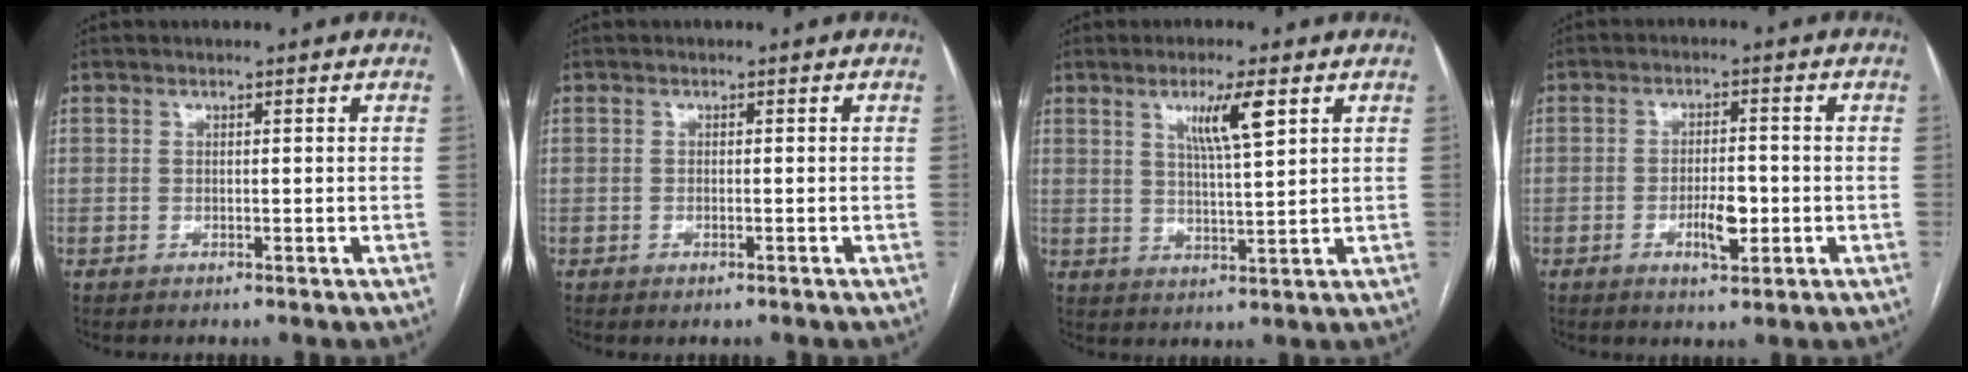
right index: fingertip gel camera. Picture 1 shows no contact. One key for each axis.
{"total": 0.8, "fx": -0.5, "fy": 0.1, "fz": 0.5, "tx": -0.010, "ty": -0.002, "tz": -0.006}
{"total": 6.4, "fx": 3.1, "fy": 0.2, "fz": 5.6, "tx": -0.098, "ty": -0.002, "tz": 0.054}
{"total": 4.8, "fx": -1.4, "fy": 1.6, "fz": 4.3, "tx": -0.072, "ty": 0.001, "tz": -0.018}